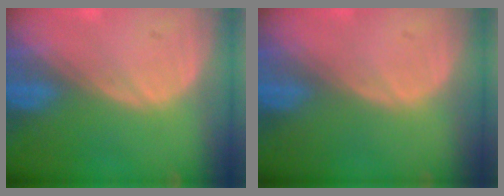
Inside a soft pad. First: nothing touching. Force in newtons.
{"total": 0.0}